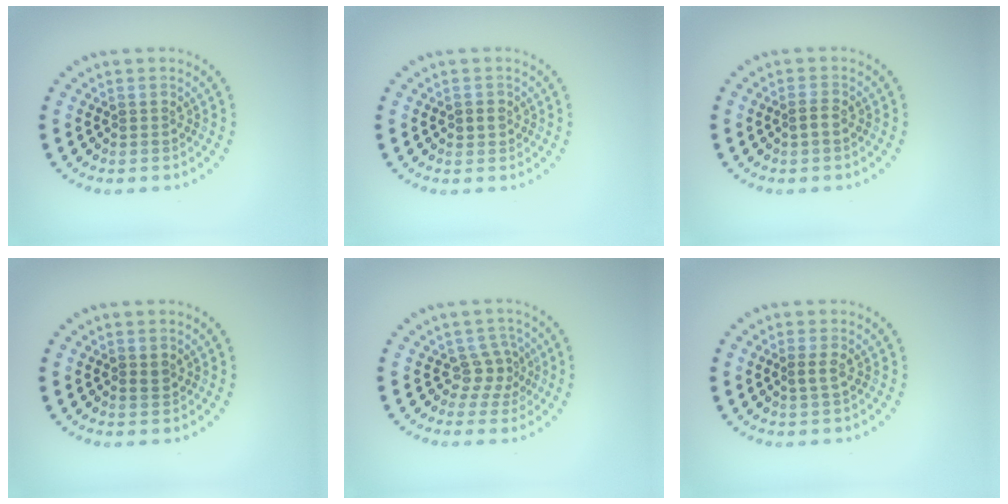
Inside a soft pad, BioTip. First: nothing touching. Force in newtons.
{"total": 1.1, "press": 1.0, "slide": 0.5}
{"total": 1.0, "press": 1.0, "slide": 0.2}
{"total": 0.7, "press": 0.7, "slide": 0.2}
{"total": 2.2, "press": 1.5, "slide": 1.6}
{"total": 1.0, "press": 0.9, "slide": 0.4}